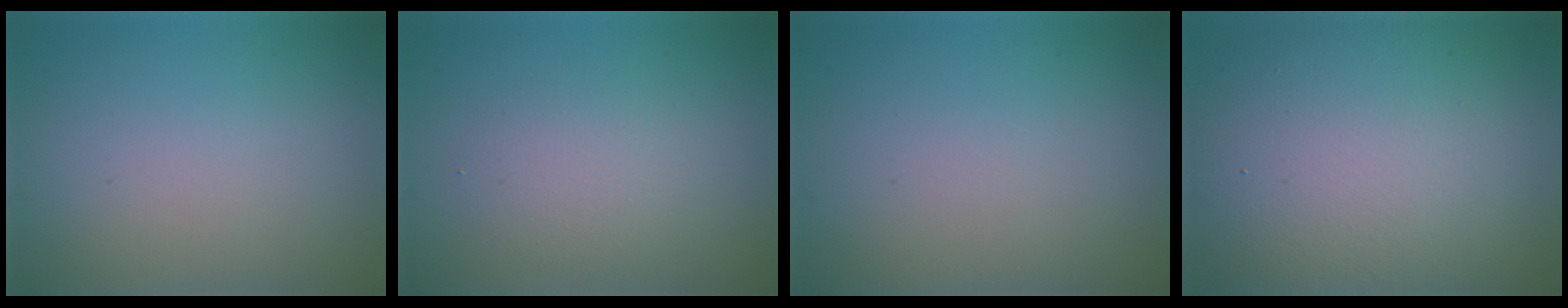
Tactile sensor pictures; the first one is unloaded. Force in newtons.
{"total": 2.4, "press": 2.4, "slide": 0.3}
{"total": 0.0}
{"total": 16.2, "press": 16.2, "slide": 1.0}